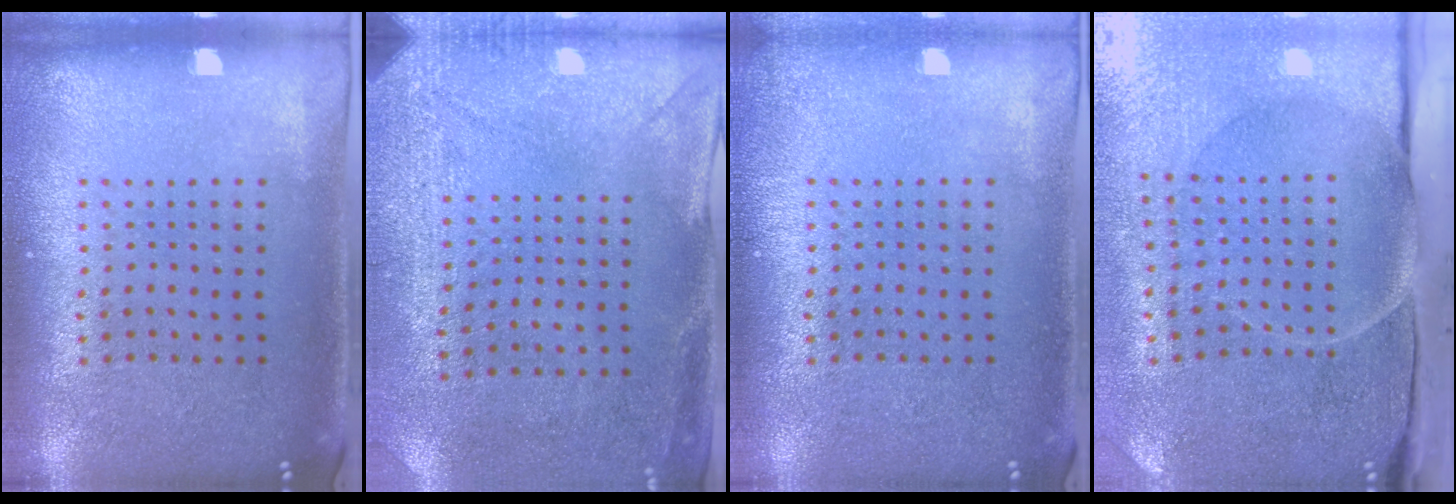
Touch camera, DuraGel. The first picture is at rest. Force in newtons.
{"total": 3.0, "press": 2.3, "slide": 1.9}
{"total": 0.7, "press": 0.7, "slide": 0.0}
{"total": 4.9, "press": 3.9, "slide": 2.9}